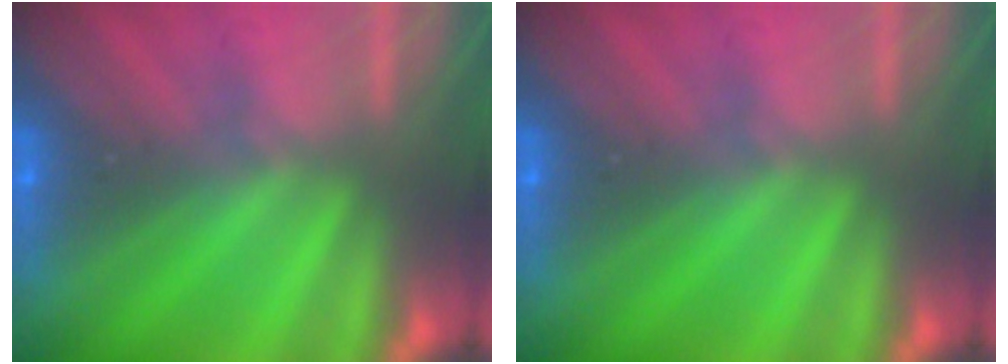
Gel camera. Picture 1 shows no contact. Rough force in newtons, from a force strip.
{"total": 0.0}